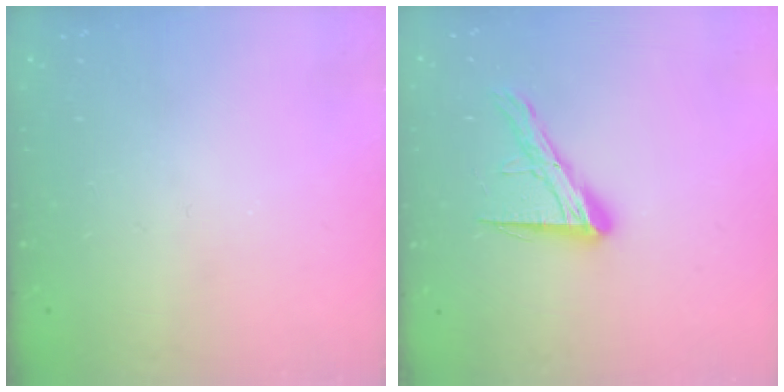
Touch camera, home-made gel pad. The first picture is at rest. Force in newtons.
{"total": 12.0, "press": 12.0, "slide": 0.9}